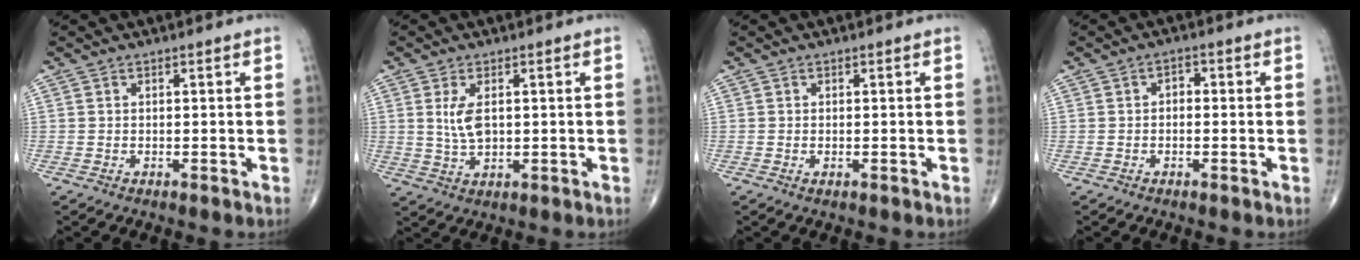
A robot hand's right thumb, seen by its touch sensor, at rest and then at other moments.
{"total": 4.9, "force": [1.0, 2.5, 4.2], "torque": [-0.083, -0.008, 0.023]}
{"total": 0.6, "force": [-0.1, 0.2, 0.5], "torque": [-0.009, 0.000, -0.001]}
{"total": 1.8, "force": [-0.1, 1.3, 1.2], "torque": [-0.004, 0.008, -0.009]}